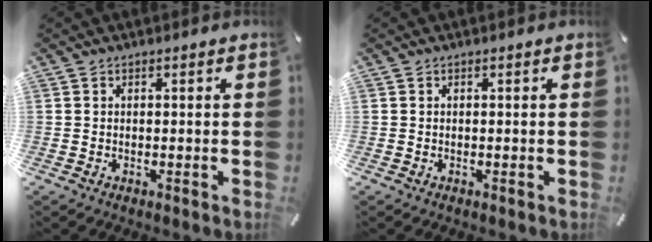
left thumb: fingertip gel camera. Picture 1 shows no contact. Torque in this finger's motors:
{"motor_torque": [0.00, -0.02, 0.02, -0.08, 0.00]}